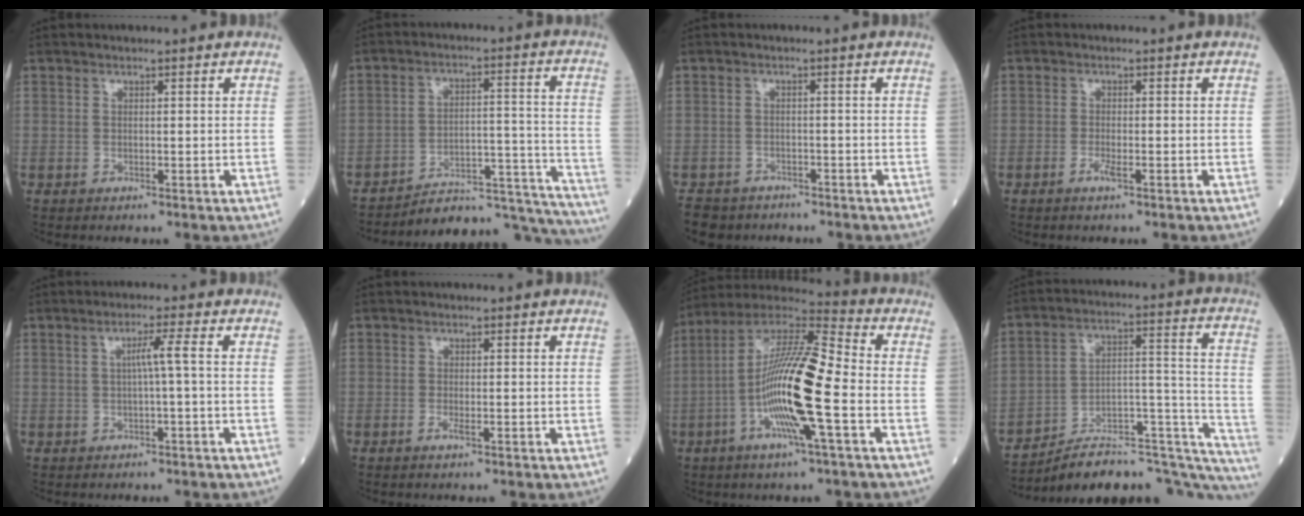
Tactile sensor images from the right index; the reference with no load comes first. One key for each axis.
{"total": 19.8, "fx": -19.4, "fy": 1.5, "fz": 3.4, "tx": -0.009, "ty": 0.041, "tz": -0.265}
{"total": 5.7, "fx": -4.8, "fy": 3.1, "fz": 0.5, "tx": -0.008, "ty": -0.001, "tz": -0.078}
{"total": 1.7, "fx": -0.9, "fy": 0.1, "fz": 1.4, "tx": -0.031, "ty": -0.002, "tz": -0.018}
{"total": 2.7, "fx": -0.1, "fy": -0.6, "fz": 2.7, "tx": -0.045, "ty": 0.005, "tz": 0.000}
{"total": 1.1, "fx": -0.5, "fy": 0.1, "fz": 1.0, "tx": -0.022, "ty": -0.002, "tz": -0.010}
{"total": 17.2, "fx": -3.8, "fy": 0.9, "fz": 16.8, "tx": -0.326, "ty": -0.002, "tz": -0.079}
{"total": 24.6, "fx": -21.6, "fy": 5.3, "fz": 10.4, "tx": -0.083, "ty": 0.056, "tz": -0.303}